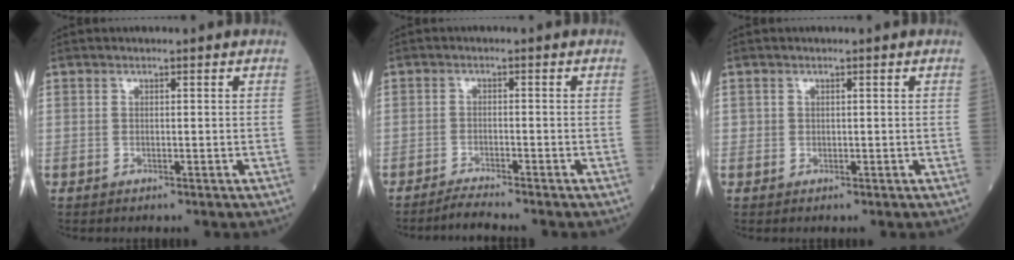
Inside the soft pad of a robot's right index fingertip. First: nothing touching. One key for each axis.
{"total": 3.0, "fx": -2.8, "fy": -0.8, "fz": 0.6, "tx": -0.019, "ty": -0.014, "tz": -0.052}
{"total": 0.0}